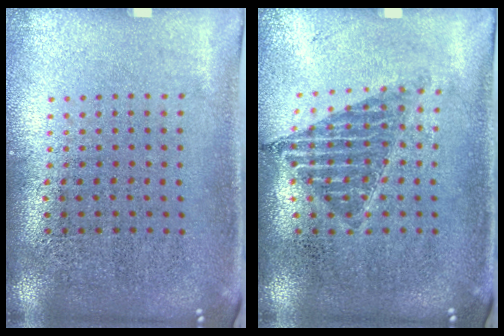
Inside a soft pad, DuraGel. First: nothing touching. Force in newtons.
{"total": 0.9, "press": 0.8, "slide": 0.4}